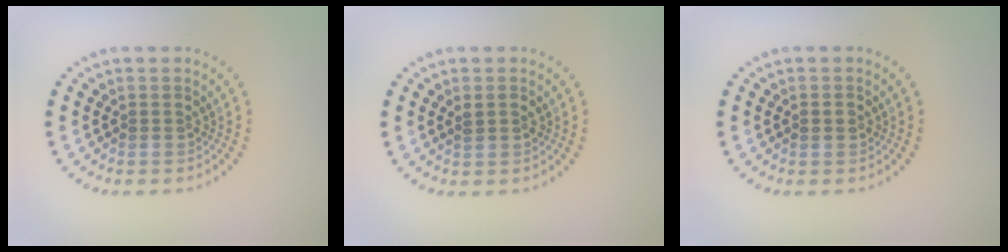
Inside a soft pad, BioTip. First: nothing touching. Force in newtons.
{"total": 1.2, "press": 1.2, "slide": 0.1}
{"total": 1.2, "press": 1.2, "slide": 0.0}